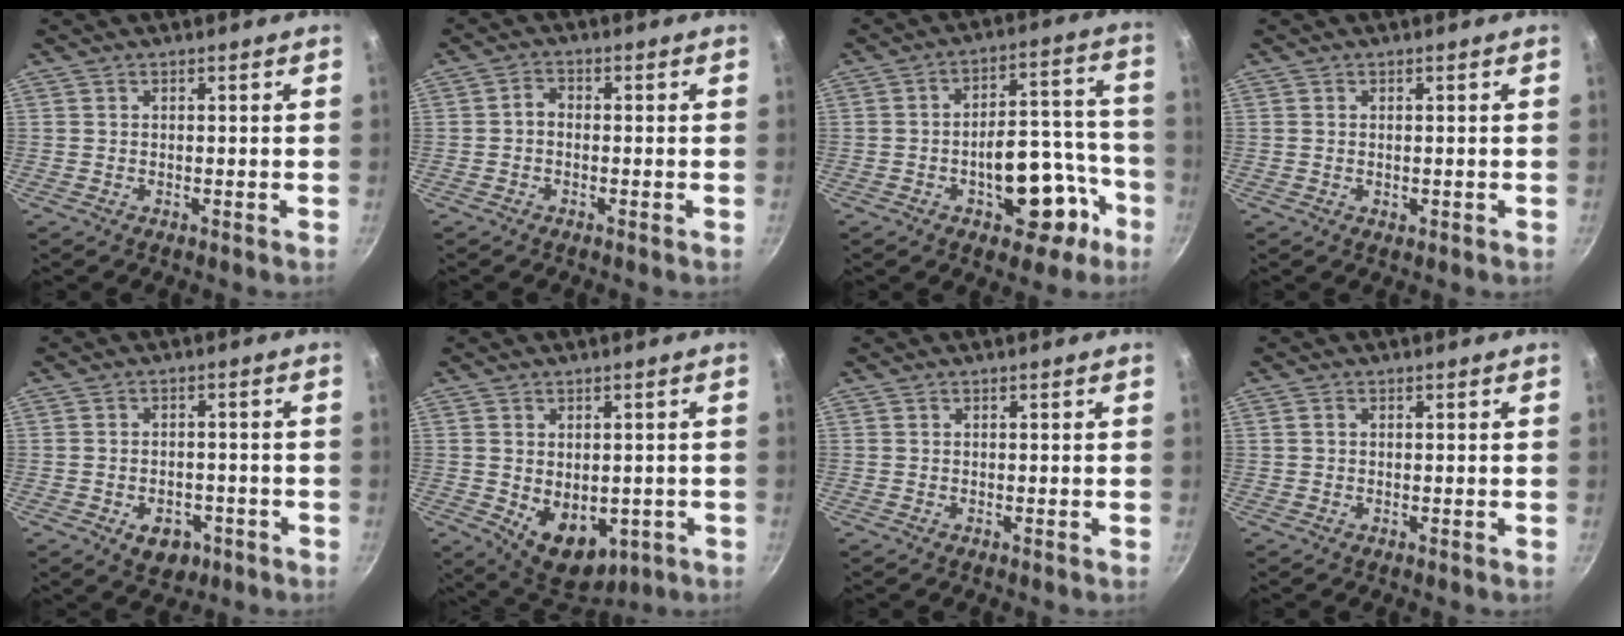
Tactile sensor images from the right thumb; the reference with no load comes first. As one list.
[{"total": 2.1, "force": [-0.7, 1.5, 1.2], "torque": [-0.022, 0.013, -0.017]}, {"total": 15.5, "force": [-6.6, 8.3, 11.3], "torque": [-0.090, 0.069, -0.085]}, {"total": 0.6, "force": [0.0, 0.4, 0.5], "torque": [-0.007, -0.001, -0.001]}, {"total": 6.4, "force": [-2.8, 4.4, 3.6], "torque": [-0.032, 0.015, -0.030]}, {"total": 10.8, "force": [-2.0, 7.4, 7.6], "torque": [-0.085, -0.012, -0.004]}, {"total": 0.0}, {"total": 0.7, "force": [0.2, 0.6, 0.4], "torque": [-0.006, 0.004, 0.002]}]